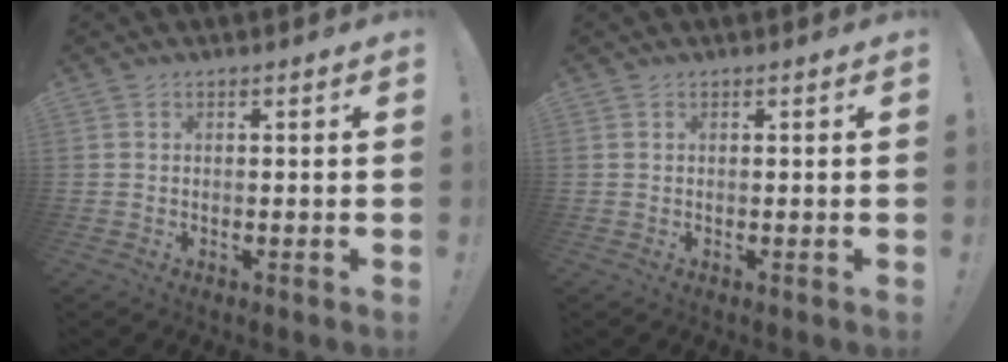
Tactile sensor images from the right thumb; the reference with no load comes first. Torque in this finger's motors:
{"motor_torque": [0.07, -0.01, 0.20, 0.12, -0.07]}